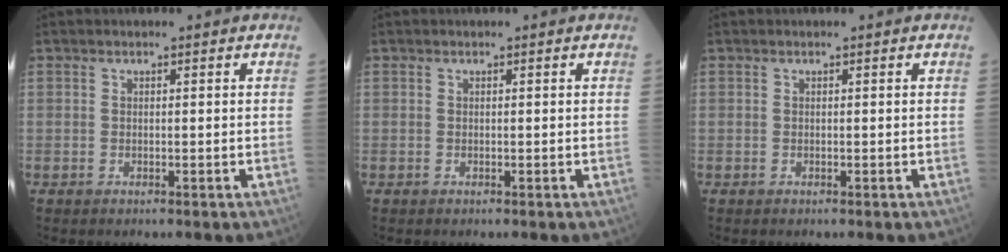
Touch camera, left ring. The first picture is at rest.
{"total": 0.0}
{"total": 0.0}